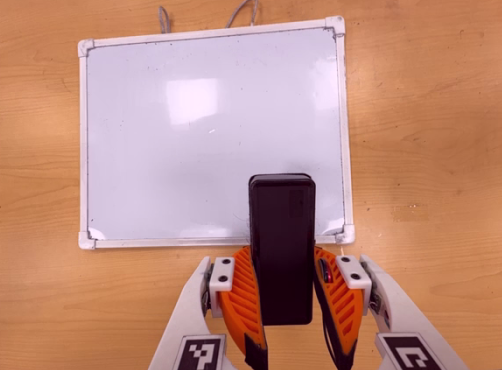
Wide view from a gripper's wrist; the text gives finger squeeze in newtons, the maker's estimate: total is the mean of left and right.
{"total": 6.5, "left": 5.6, "right": 7.5}